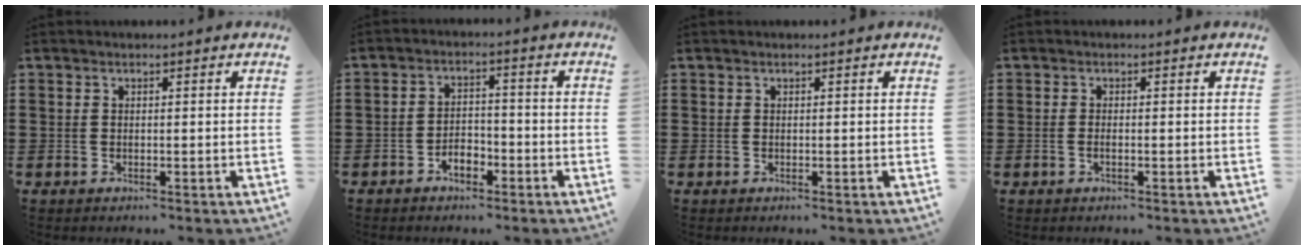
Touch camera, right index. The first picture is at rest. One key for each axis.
{"total": 3.3, "fx": -2.4, "fy": 1.6, "fz": 1.5, "tx": -0.030, "ty": 0.006, "tz": -0.048}
{"total": 0.0}
{"total": 0.7, "fx": -0.3, "fy": 0.0, "fz": 0.6, "tx": -0.014, "ty": -0.007, "tz": -0.004}